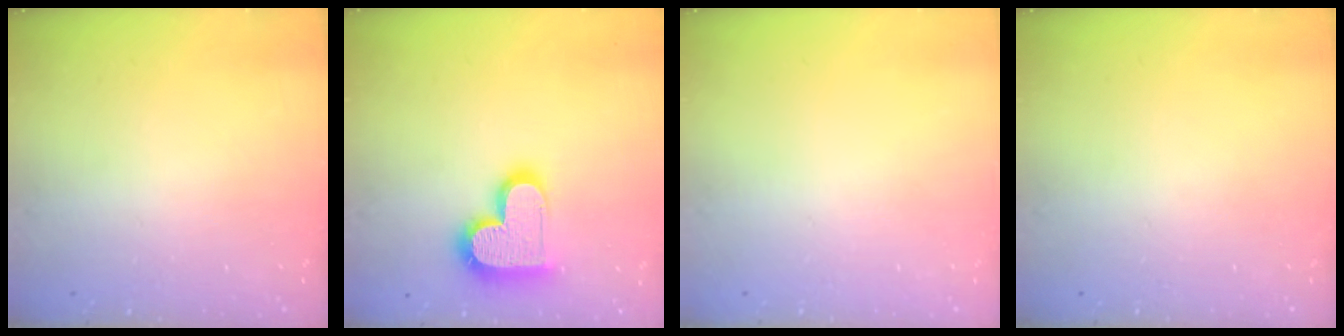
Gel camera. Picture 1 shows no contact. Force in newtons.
{"total": 17.7, "press": 17.6, "slide": 1.3}
{"total": 0.0}
{"total": 0.0}